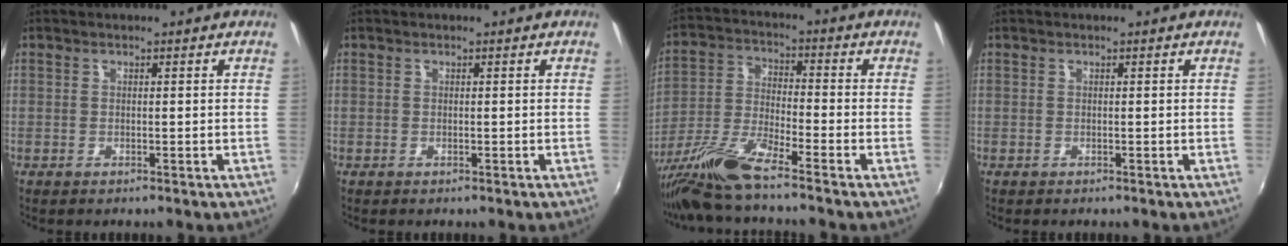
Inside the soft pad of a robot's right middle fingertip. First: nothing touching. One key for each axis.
{"total": 0.0}
{"total": 9.8, "fx": -8.1, "fy": -0.7, "fz": 5.5, "tx": -0.112, "ty": -0.016, "tz": -0.160}
{"total": 0.0}